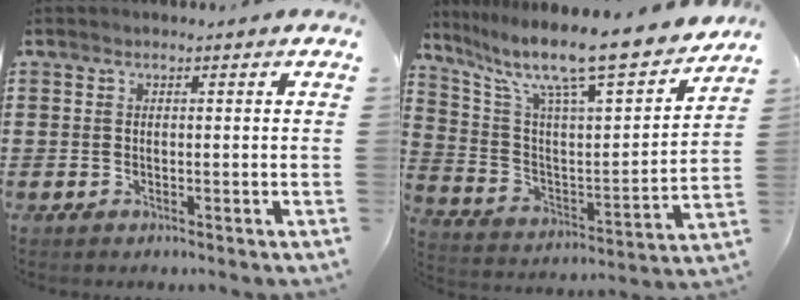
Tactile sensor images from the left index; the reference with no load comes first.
{"total": 11.8, "force": [9.8, 1.0, 6.4], "torque": [-0.151, -0.077, 0.155]}